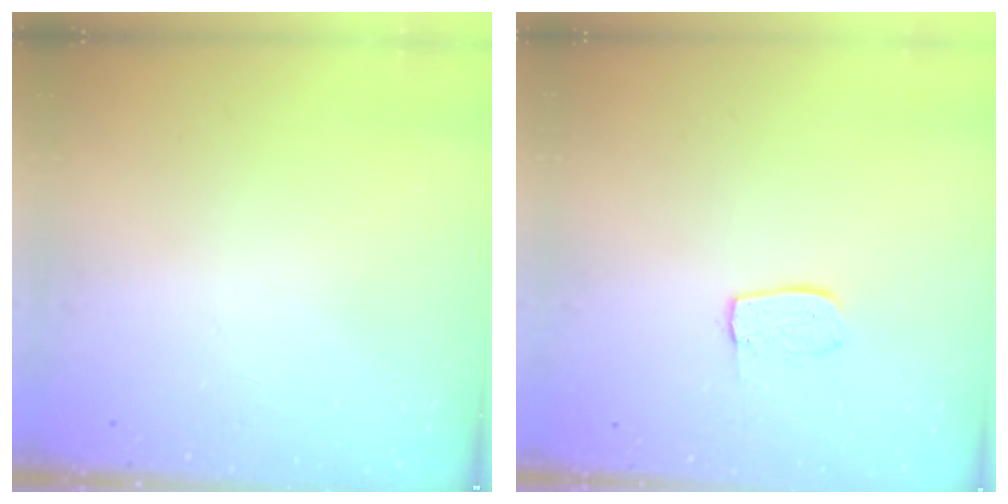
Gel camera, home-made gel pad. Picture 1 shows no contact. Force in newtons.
{"total": 6.6, "press": 6.5, "slide": 0.4}